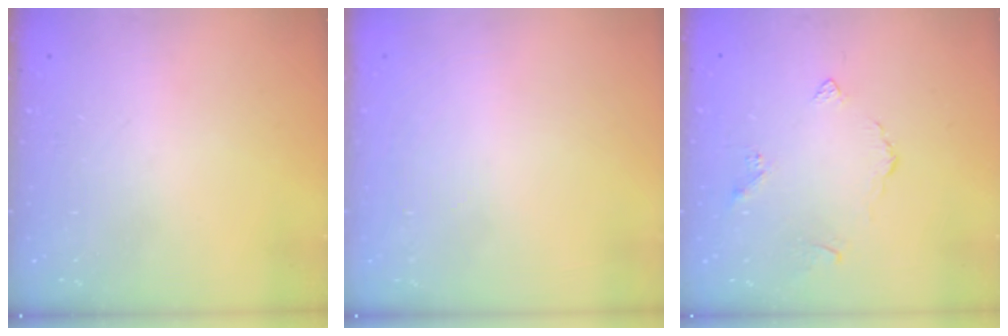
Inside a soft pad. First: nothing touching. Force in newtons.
{"total": 2.0, "press": 2.0, "slide": 0.1}
{"total": 3.3, "press": 3.3, "slide": 0.8}